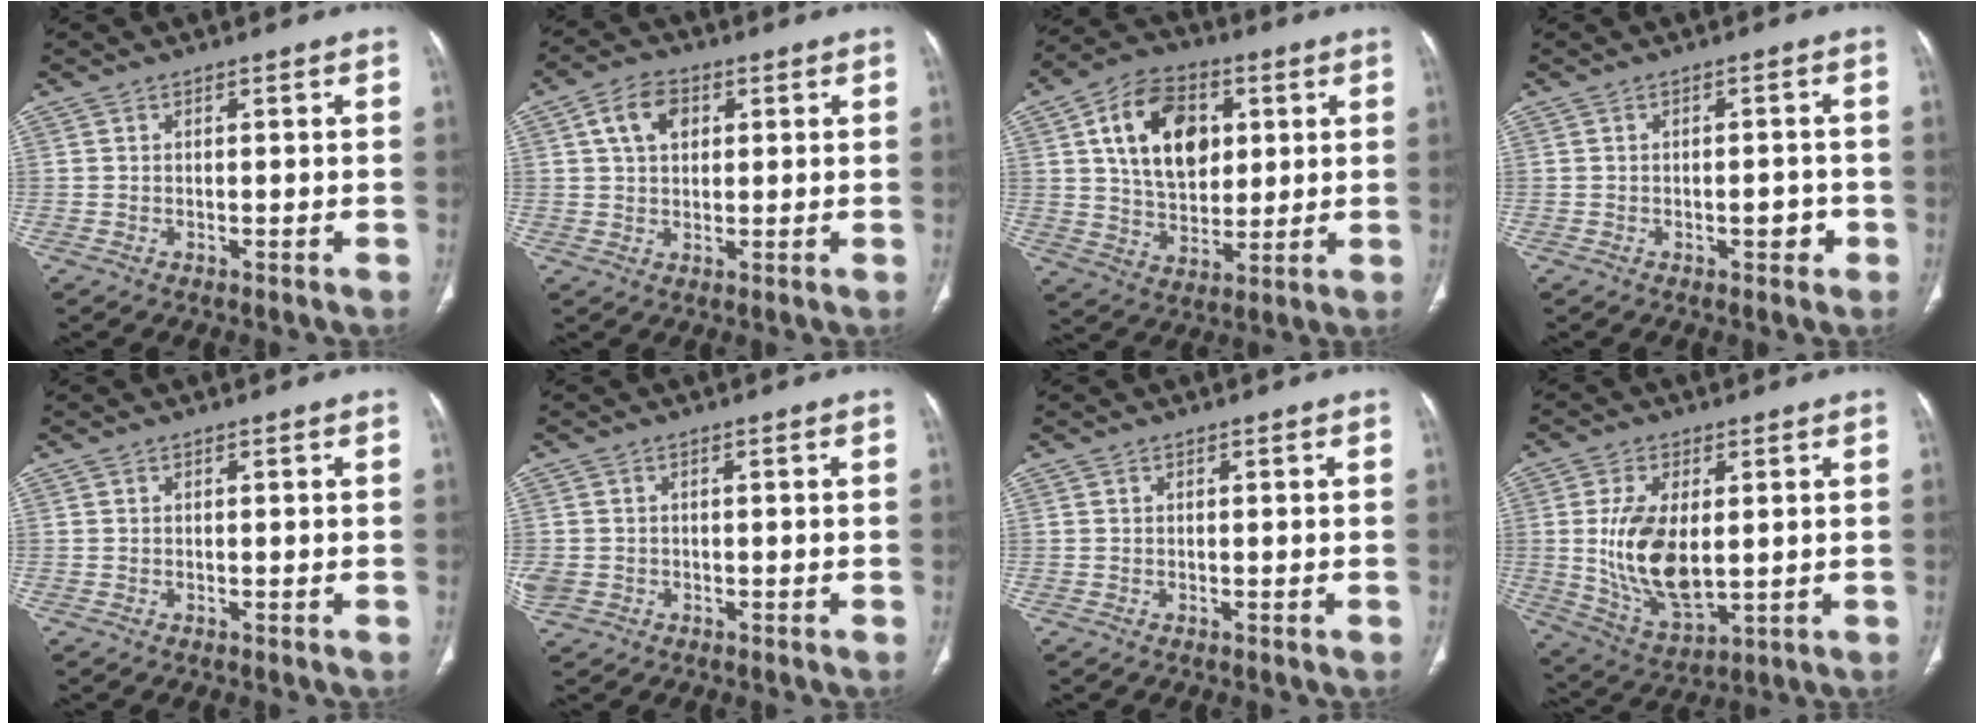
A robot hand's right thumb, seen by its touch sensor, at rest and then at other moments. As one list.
[{"total": 7.1, "force": [2.3, 4.9, 4.6], "torque": [-0.067, 0.005, 0.036]}, {"total": 16.6, "force": [4.7, 11.1, 11.4], "torque": [-0.156, -0.005, 0.082]}, {"total": 3.0, "force": [-1.1, 1.7, 2.3], "torque": [-0.018, 0.011, -0.012]}, {"total": 0.0}, {"total": 3.5, "force": [-0.8, 3.0, 1.6], "torque": [-0.043, 0.007, -0.007]}, {"total": 0.0}, {"total": 14.2, "force": [0.8, 7.5, 12.0], "torque": [-0.223, -0.020, 0.030]}]